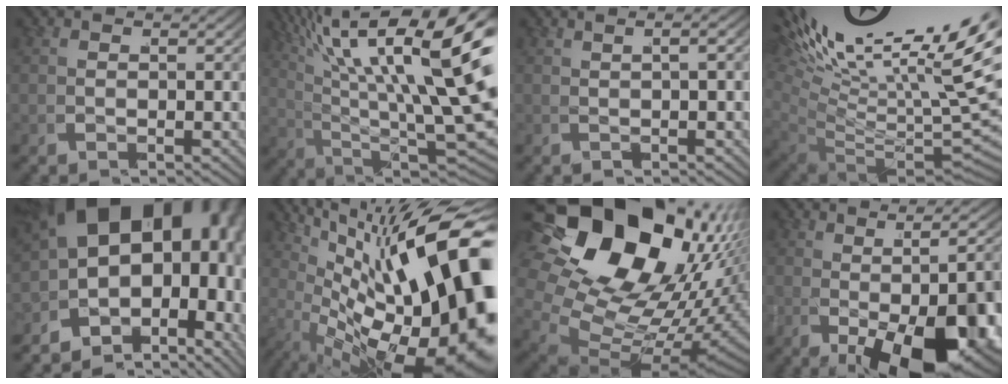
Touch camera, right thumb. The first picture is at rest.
{"total": 15.1, "force": [2.6, 8.7, 12.1], "torque": [-0.208, -0.041, 0.054]}
{"total": 3.8, "force": [1.0, 1.7, 3.2], "torque": [-0.040, 0.014, 0.007]}
{"total": 15.6, "force": [2.8, 8.5, 12.7], "torque": [-0.196, -0.034, 0.048]}
{"total": 23.8, "force": [2.2, 16.0, 17.5], "torque": [-0.296, -0.010, 0.010]}
{"total": 19.8, "force": [-2.4, 10.9, 16.4], "torque": [-0.275, -0.057, -0.004]}
{"total": 24.7, "force": [0.2, 17.3, 17.6], "torque": [-0.323, -0.051, 0.004]}
{"total": 14.6, "force": [-2.8, 6.6, 12.7], "torque": [-0.194, -0.037, -0.026]}